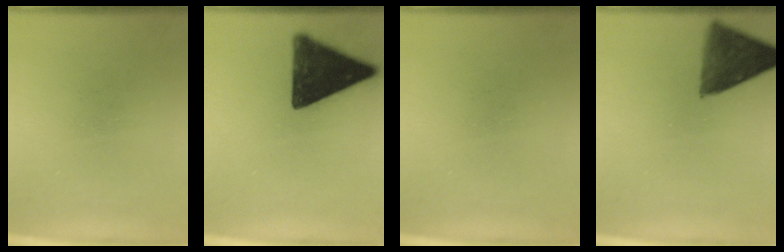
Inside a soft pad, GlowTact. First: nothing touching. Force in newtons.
{"total": 15.0}
{"total": 0.0}
{"total": 9.7}